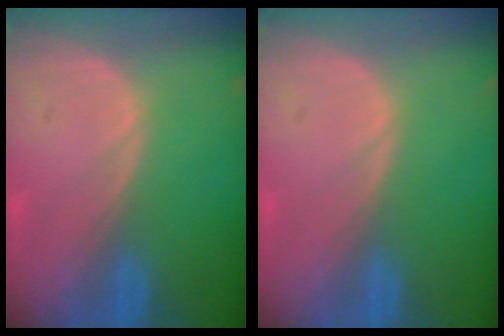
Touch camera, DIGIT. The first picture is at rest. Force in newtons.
{"total": 0.0}